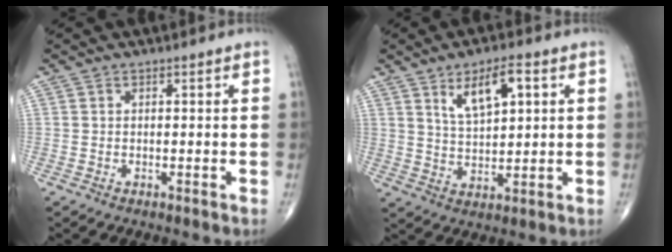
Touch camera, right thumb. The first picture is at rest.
{"total": 8.4, "force": [3.6, 3.3, 6.8], "torque": [-0.106, -0.015, 0.066]}